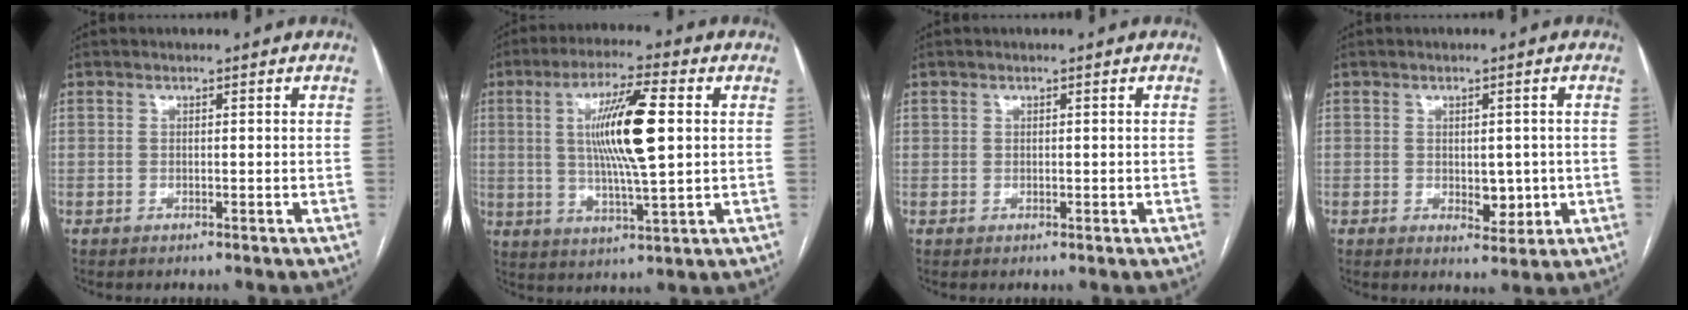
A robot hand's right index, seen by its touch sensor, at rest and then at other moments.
{"total": 12.4, "force": [2.0, 1.1, 12.2], "torque": [-0.223, 0.003, 0.035]}
{"total": 0.6, "force": [0.2, 0.5, 0.2], "torque": [0.000, 0.002, 0.004]}
{"total": 4.3, "force": [-0.4, 2.5, 3.4], "torque": [-0.041, 0.000, 0.005]}